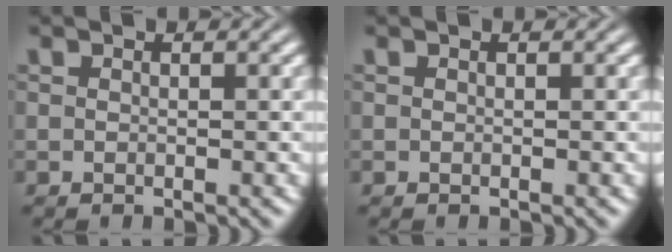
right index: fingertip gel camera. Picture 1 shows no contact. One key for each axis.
{"total": 0.0}